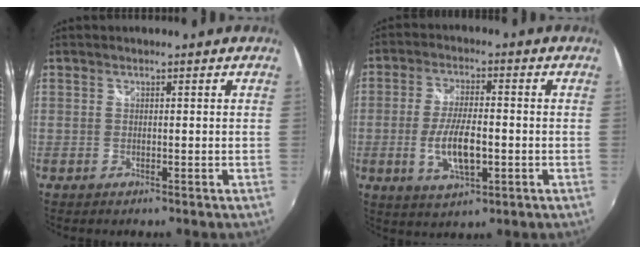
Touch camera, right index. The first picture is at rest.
{"total": 9.4, "force": [-2.1, 3.4, 8.5], "torque": [-0.169, -0.008, -0.034]}